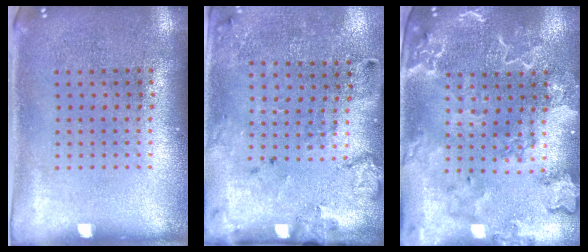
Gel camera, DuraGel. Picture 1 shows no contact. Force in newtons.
{"total": 2.1, "press": 1.4, "slide": 1.6}
{"total": 2.7, "press": 2.5, "slide": 1.0}